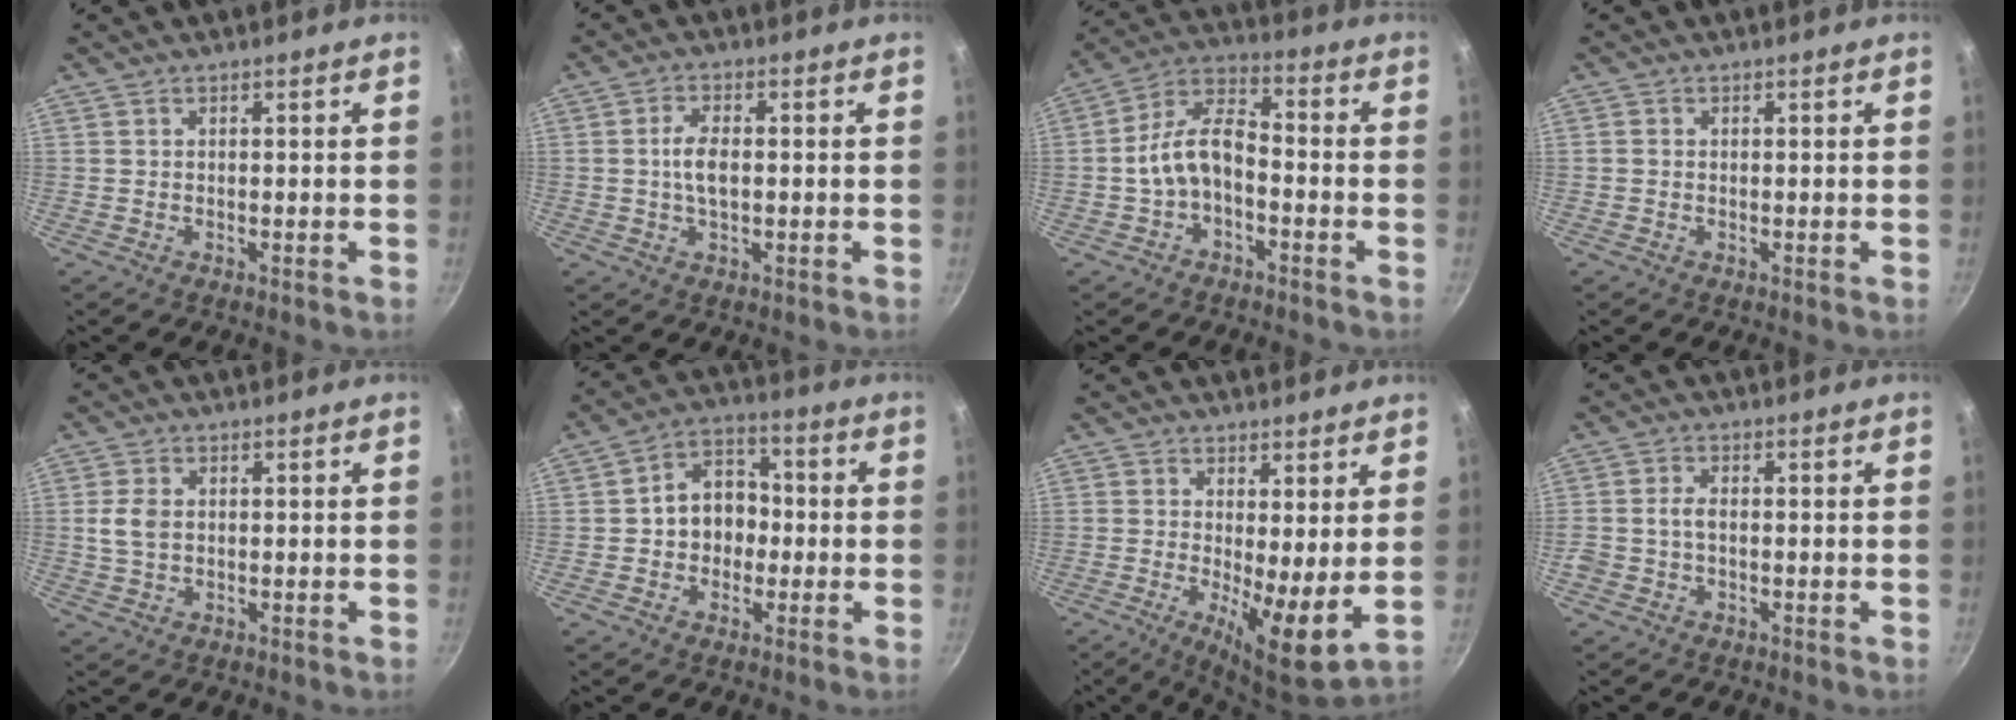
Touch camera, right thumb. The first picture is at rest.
{"total": 5.0, "force": [-0.1, 2.6, 4.3], "torque": [-0.079, 0.012, -0.006]}
{"total": 10.0, "force": [-2.7, 5.8, 7.6], "torque": [-0.130, 0.051, -0.059]}
{"total": 0.6, "force": [-0.1, 0.6, 0.2], "torque": [-0.002, 0.002, -0.005]}
{"total": 4.2, "force": [0.4, 2.9, 3.0], "torque": [-0.058, 0.003, 0.007]}
{"total": 9.4, "force": [-0.8, 7.6, 5.4], "torque": [-0.034, 0.029, -0.024]}
{"total": 9.4, "force": [0.7, 2.6, 9.0], "torque": [-0.136, -0.026, 0.010]}
{"total": 2.8, "force": [-0.5, 1.8, 2.0], "torque": [-0.036, 0.012, -0.011]}